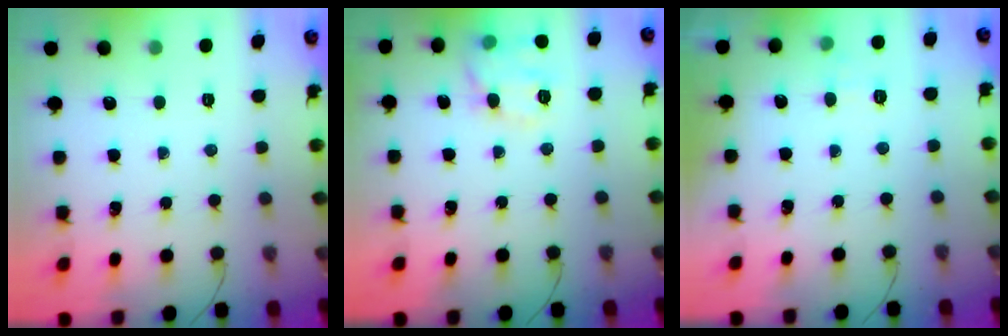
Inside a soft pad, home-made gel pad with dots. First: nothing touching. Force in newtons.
{"total": 11.5, "press": 11.4, "slide": 0.7}
{"total": 3.1, "press": 2.8, "slide": 1.5}